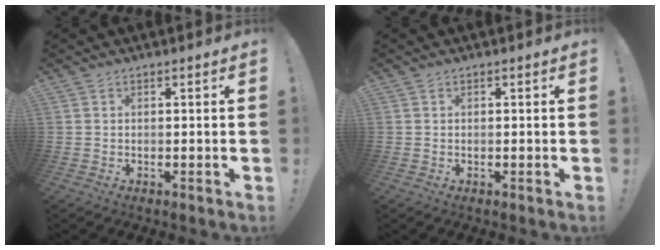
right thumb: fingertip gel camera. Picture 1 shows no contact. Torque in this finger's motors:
{"motor_torque": [-0.02, -0.46, -0.06, 0.35, -0.05]}